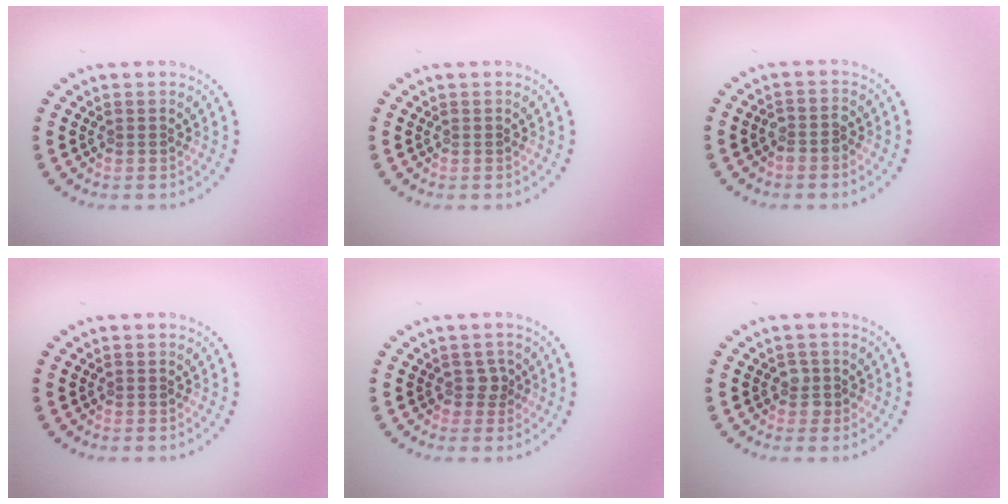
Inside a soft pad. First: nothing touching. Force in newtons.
{"total": 0.0}
{"total": 1.6, "press": 1.5, "slide": 0.7}
{"total": 0.0}
{"total": 1.2, "press": 1.0, "slide": 0.6}
{"total": 1.2, "press": 1.1, "slide": 0.3}